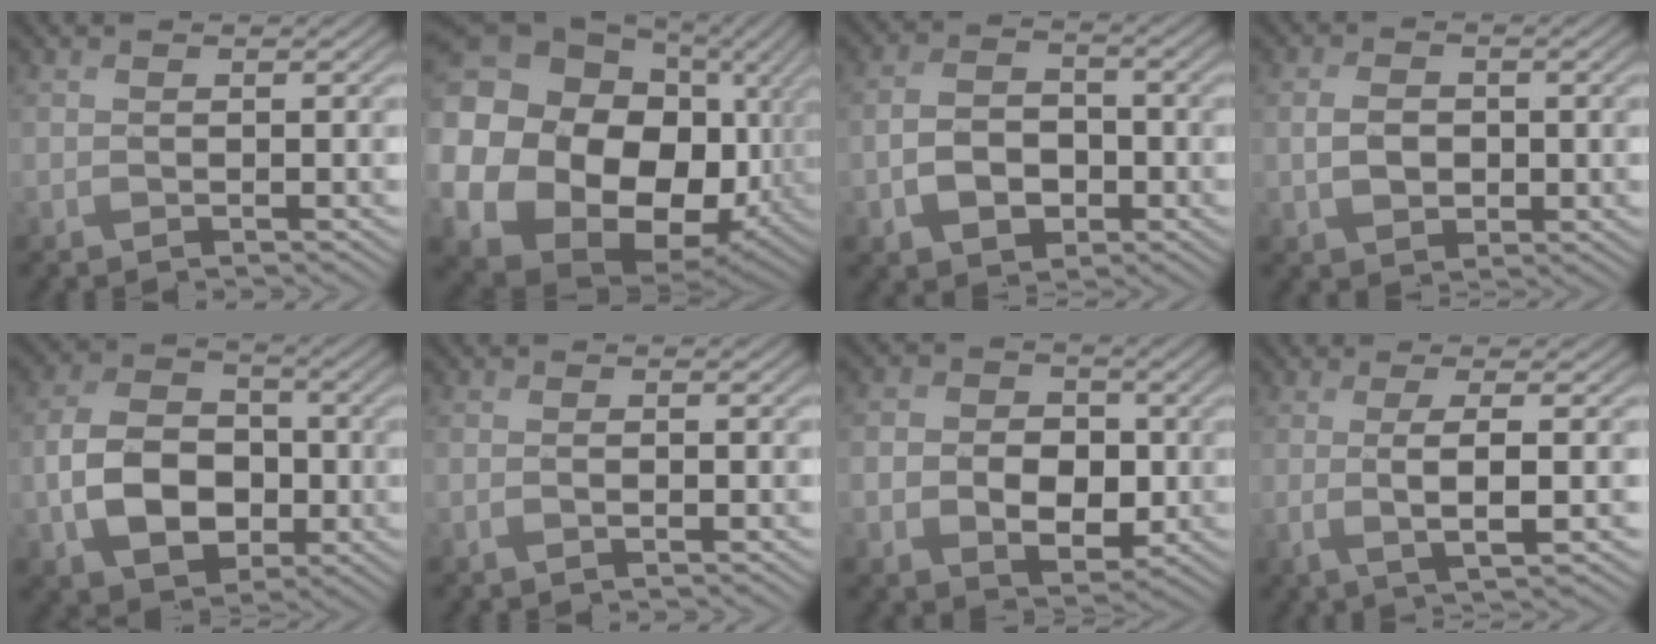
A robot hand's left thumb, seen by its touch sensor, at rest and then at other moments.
{"total": 23.6, "force": [0.0, 19.5, 13.3], "torque": [-0.339, -0.051, 0.010]}
{"total": 6.1, "force": [-2.5, 4.2, 3.6], "torque": [-0.072, -0.006, -0.050]}
{"total": 3.6, "force": [-0.6, 2.7, 2.3], "torque": [-0.045, -0.004, -0.015]}
{"total": 10.1, "force": [-2.7, 7.4, 6.2], "torque": [-0.129, -0.008, -0.058]}
{"total": 1.1, "force": [-0.8, 0.3, 0.6], "torque": [-0.006, 0.001, -0.018]}
{"total": 8.1, "force": [-1.8, 6.4, 4.6], "torque": [-0.084, -0.014, -0.043]}
{"total": 4.8, "force": [-0.5, 0.7, 4.7], "torque": [-0.092, 0.006, -0.012]}